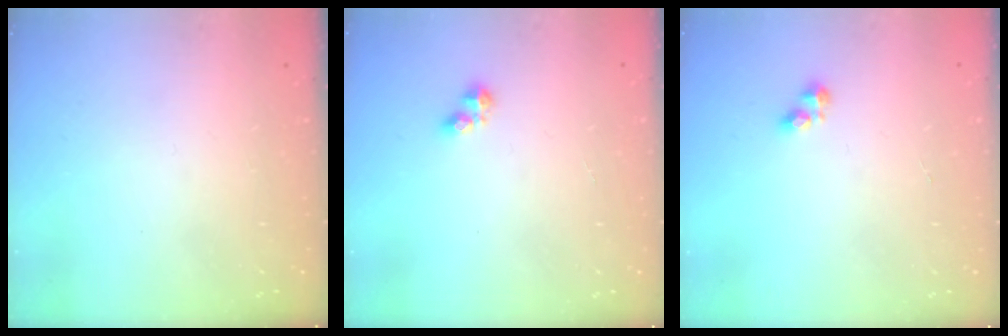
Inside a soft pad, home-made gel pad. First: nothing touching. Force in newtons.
{"total": 2.7, "press": 2.6, "slide": 0.3}
{"total": 2.7, "press": 2.6, "slide": 0.5}